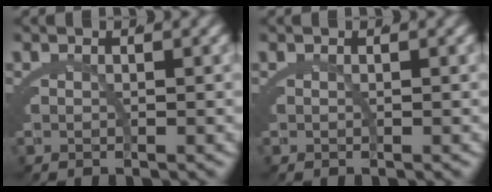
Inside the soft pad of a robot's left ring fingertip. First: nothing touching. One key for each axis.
{"total": 0.0}